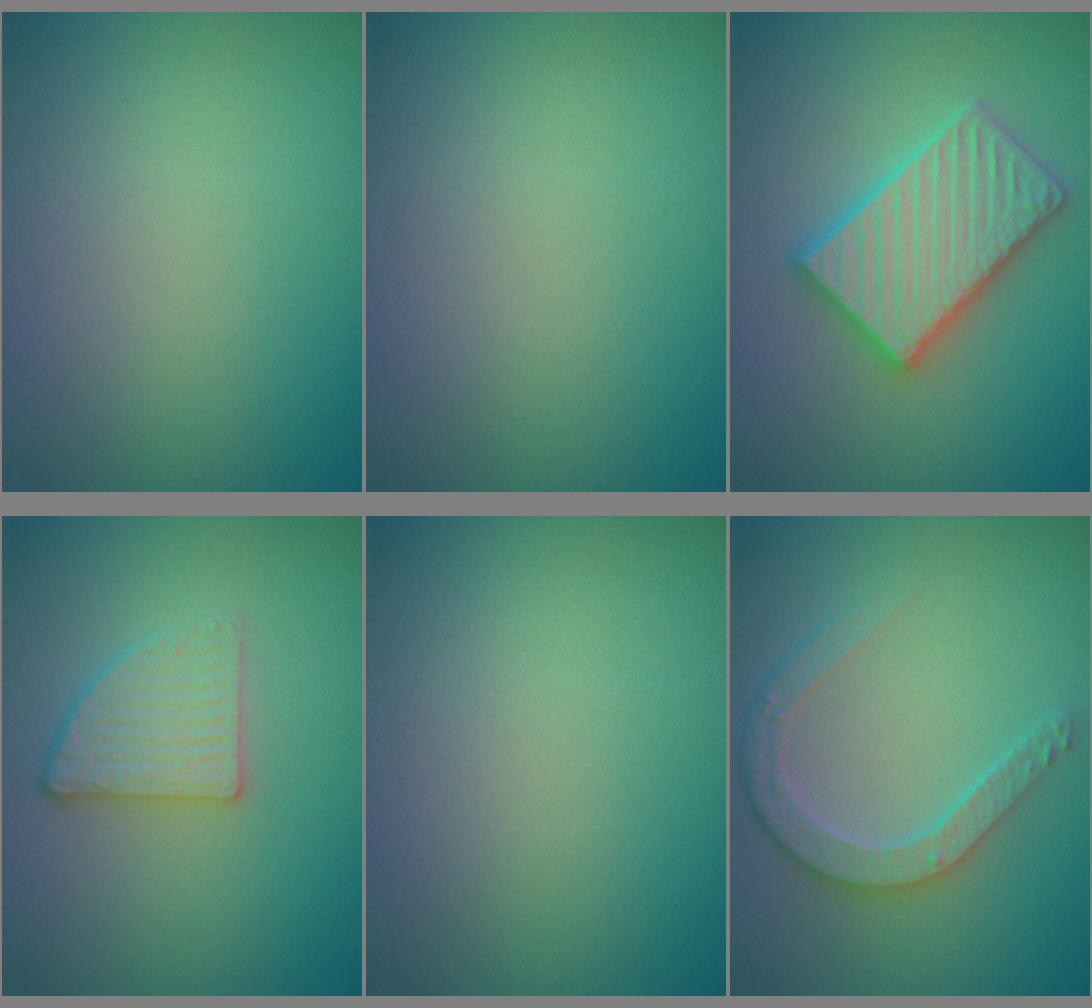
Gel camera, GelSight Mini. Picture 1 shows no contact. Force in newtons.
{"total": 0.0}
{"total": 5.5, "press": 5.5, "slide": 0.9}
{"total": 2.6, "press": 2.4, "slide": 1.0}
{"total": 0.0}
{"total": 3.6, "press": 2.9, "slide": 2.2}